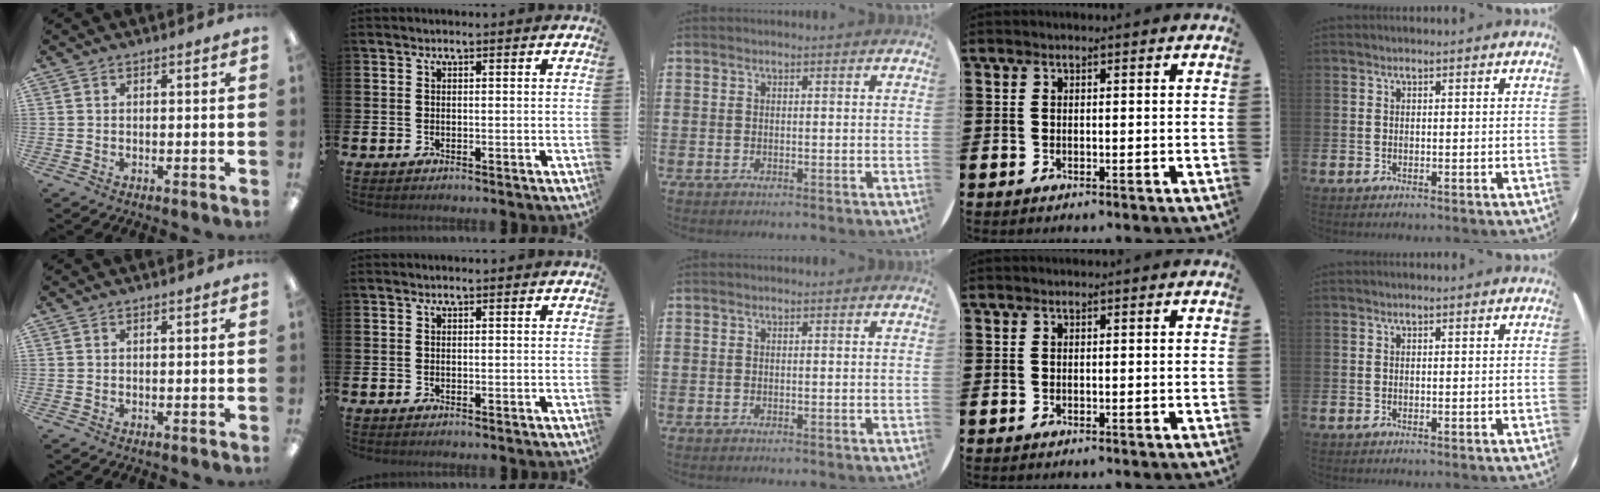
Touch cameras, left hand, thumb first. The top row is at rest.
{}